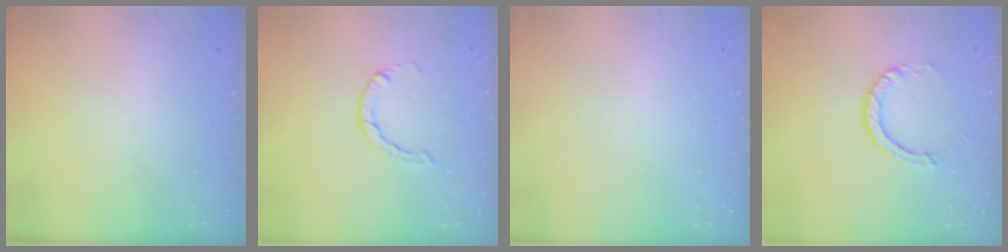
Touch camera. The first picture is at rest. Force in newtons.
{"total": 1.3, "press": 1.3, "slide": 0.3}
{"total": 2.6, "press": 2.6, "slide": 0.2}
{"total": 7.0, "press": 6.9, "slide": 0.9}